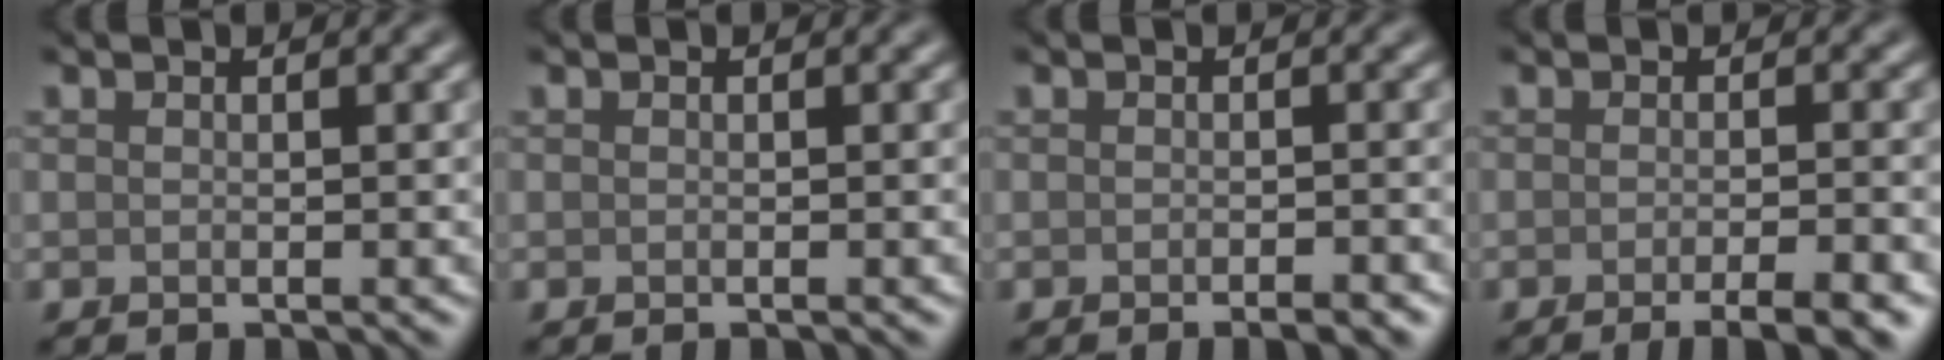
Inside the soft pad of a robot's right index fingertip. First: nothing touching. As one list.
[{"total": 0.0}, {"total": 1.7, "force": [-1.1, 0.3, 1.3], "torque": [-0.014, -0.002, -0.014]}, {"total": 4.5, "force": [-2.5, 1.0, 3.6], "torque": [-0.040, -0.001, -0.035]}]